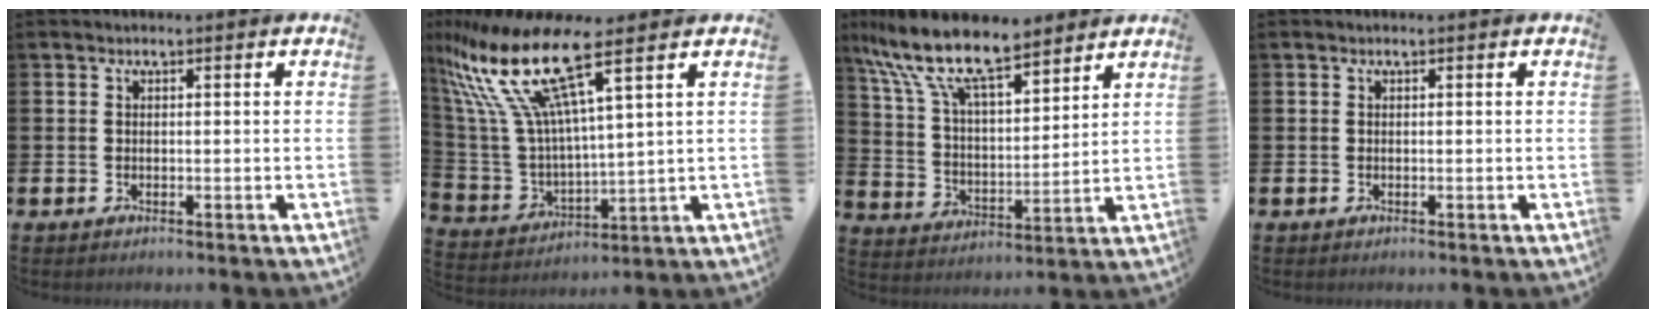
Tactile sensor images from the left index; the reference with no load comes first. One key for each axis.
{"total": 14.3, "fx": 9.5, "fy": 3.4, "fz": 10.1, "tx": -0.246, "ty": -0.047, "tz": 0.157}
{"total": 11.7, "fx": 9.7, "fy": 3.4, "fz": 5.5, "tx": -0.153, "ty": -0.046, "tz": 0.173}
{"total": 0.0}